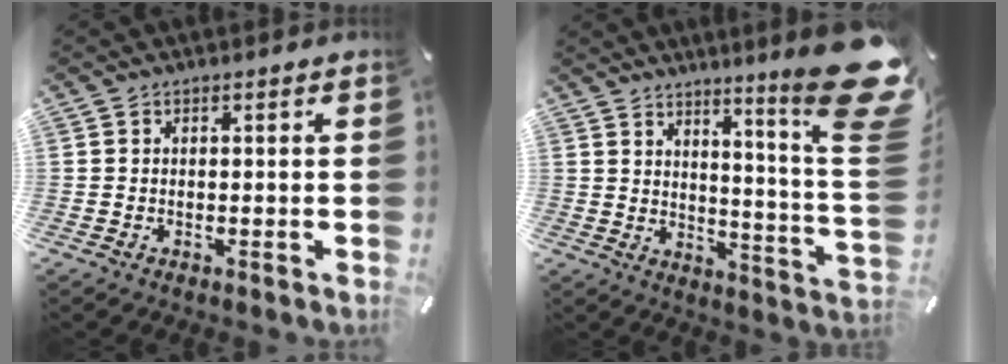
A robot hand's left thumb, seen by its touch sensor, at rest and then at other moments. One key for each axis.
{"total": 17.5, "fx": 9.7, "fy": 1.9, "fz": 14.4, "tx": -0.209, "ty": -0.088, "tz": 0.144}